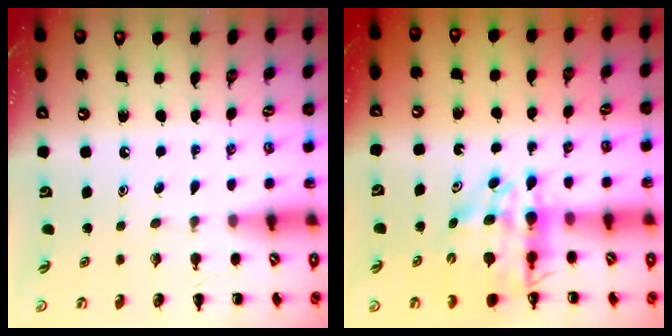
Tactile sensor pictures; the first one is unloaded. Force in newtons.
{"total": 13.5, "press": 12.9, "slide": 3.9}